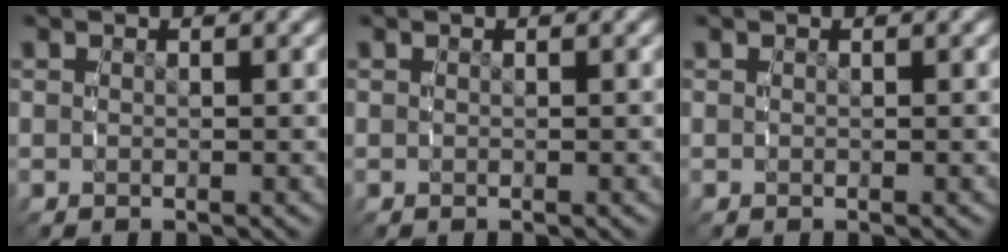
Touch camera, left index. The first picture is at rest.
{"total": 0.0}
{"total": 0.0}